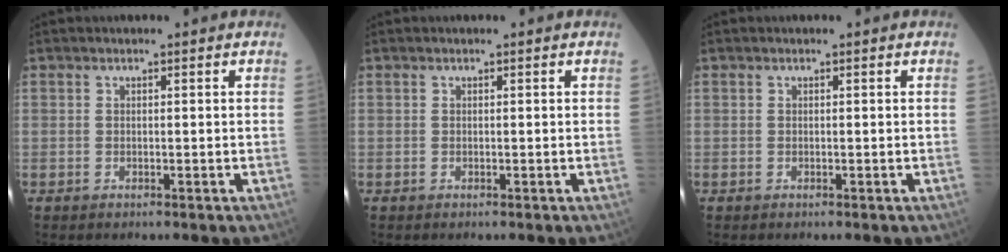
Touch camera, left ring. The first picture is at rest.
{"total": 0.0}
{"total": 0.0}